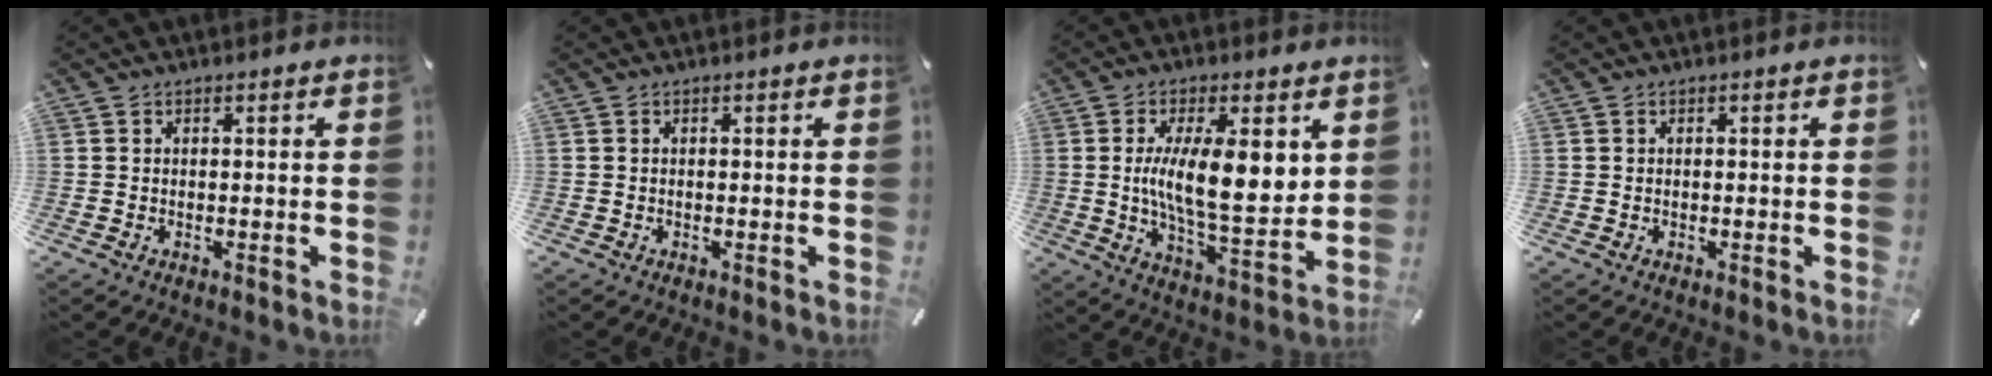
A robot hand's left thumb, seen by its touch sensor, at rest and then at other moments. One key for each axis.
{"total": 0.0}
{"total": 14.8, "fx": 2.8, "fy": 5.3, "fz": 13.5, "tx": -0.244, "ty": -0.016, "tz": 0.041}
{"total": 0.0}